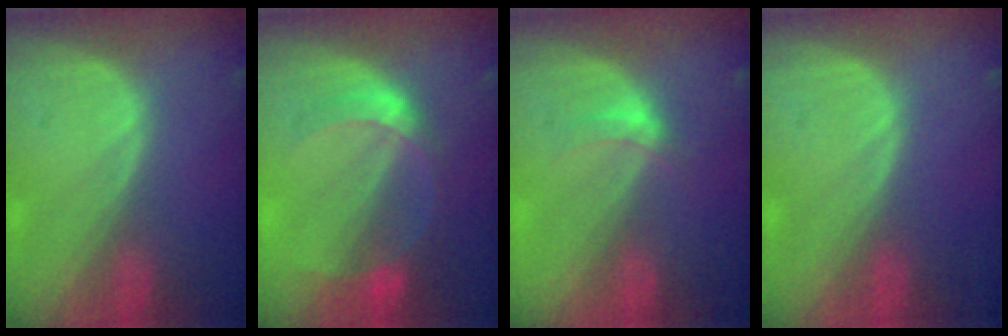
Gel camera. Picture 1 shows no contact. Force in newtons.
{"total": 6.5, "press": 5.7, "slide": 3.1}
{"total": 2.6, "press": 2.2, "slide": 1.4}
{"total": 0.0}